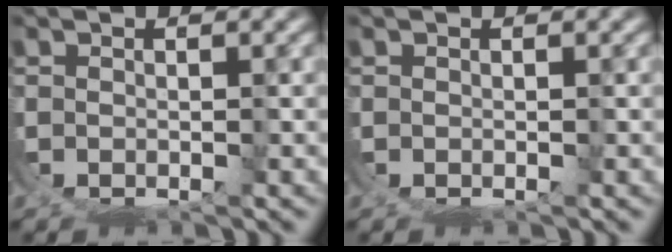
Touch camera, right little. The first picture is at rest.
{"total": 0.0}